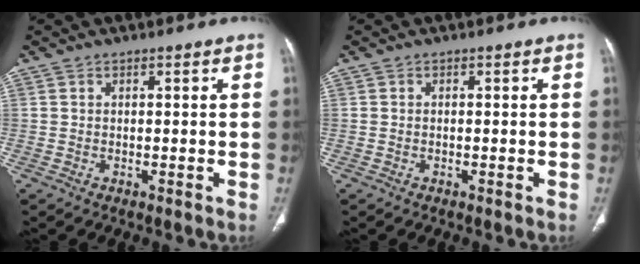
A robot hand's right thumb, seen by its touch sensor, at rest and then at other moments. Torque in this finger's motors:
{"motor_torque": [1.75, -0.14, 0.24, -0.60, 0.00]}